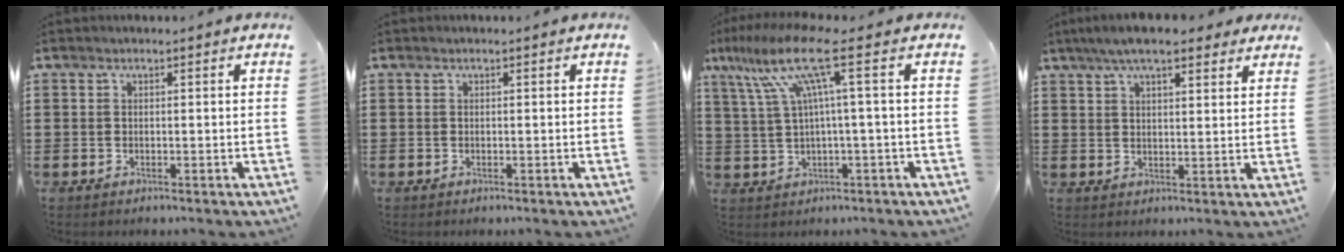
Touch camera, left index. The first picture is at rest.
{"total": 0.0}
{"total": 10.4, "force": [3.2, 0.4, 9.9], "torque": [-0.216, -0.013, 0.044]}
{"total": 6.7, "force": [5.2, 1.6, 4.0], "torque": [-0.090, 0.002, 0.094]}